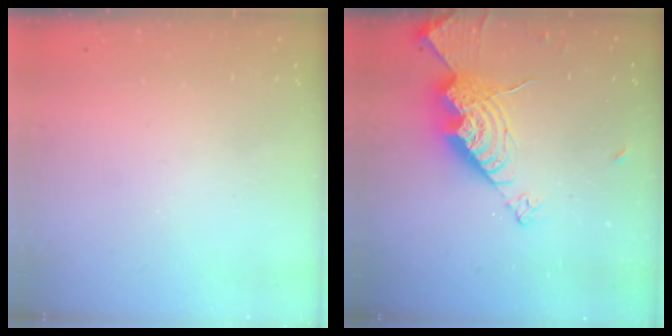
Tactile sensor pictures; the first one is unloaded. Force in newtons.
{"total": 15.6, "press": 15.6, "slide": 1.5}